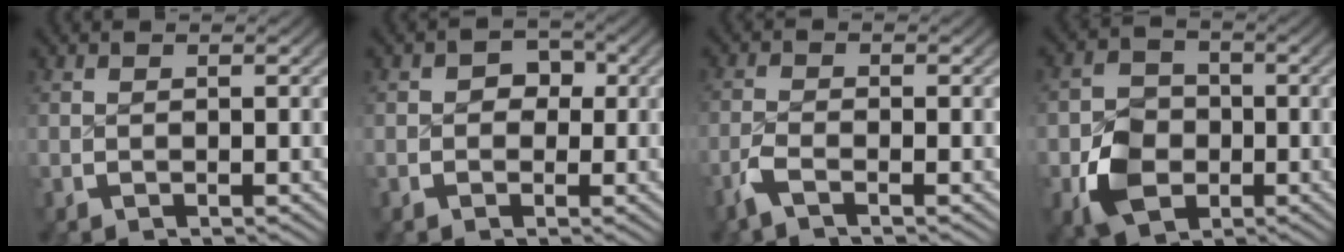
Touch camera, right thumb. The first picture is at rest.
{"total": 2.3, "force": [-0.1, 1.9, 1.3], "torque": [-0.012, -0.012, -0.001]}
{"total": 2.0, "force": [-1.5, 0.5, 1.1], "torque": [-0.028, -0.002, -0.036]}
{"total": 7.0, "force": [-2.1, 5.4, 4.0], "torque": [-0.068, -0.025, -0.029]}